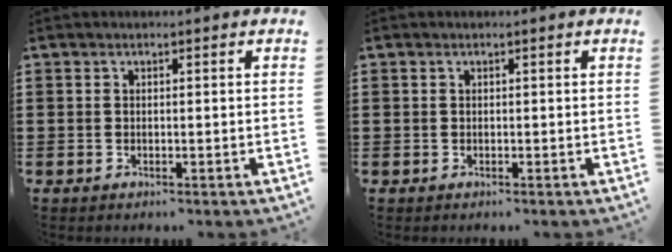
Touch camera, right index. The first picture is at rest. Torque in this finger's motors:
{"motor_torque": [-0.26, 0.07, 0.01, -0.01]}